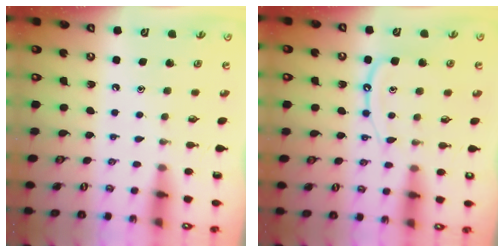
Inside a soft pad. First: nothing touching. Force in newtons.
{"total": 10.8, "press": 10.7, "slide": 1.1}